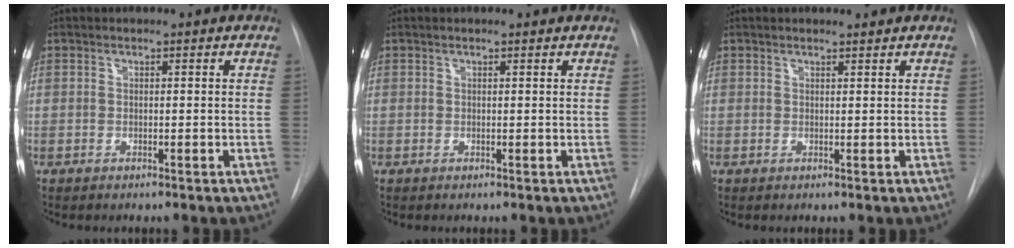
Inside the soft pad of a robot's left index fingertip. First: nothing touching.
{"total": 0.8, "force": [0.7, 0.0, 0.3], "torque": [-0.009, 0.011, 0.012]}
{"total": 1.5, "force": [1.4, 0.1, 0.2], "torque": [-0.007, 0.005, 0.022]}